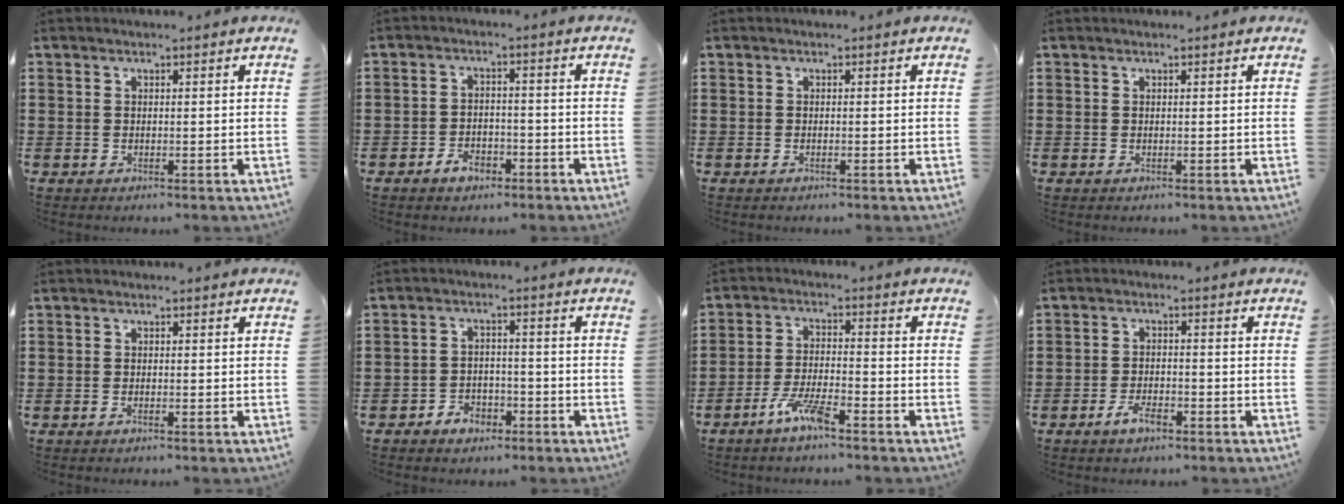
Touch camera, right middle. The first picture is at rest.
{"total": 3.4, "force": [-2.5, 1.9, 1.5], "torque": [-0.027, 0.005, -0.049]}
{"total": 0.0}
{"total": 0.0}
{"total": 0.6, "force": [-0.4, 0.1, 0.4], "torque": [-0.009, -0.003, -0.006]}
{"total": 3.1, "force": [-2.6, 1.7, 0.6], "torque": [-0.016, 0.006, -0.055]}
{"total": 5.7, "force": [-4.0, 0.9, 3.9], "torque": [-0.097, -0.006, -0.081]}
{"total": 3.7, "force": [-2.3, 1.4, 2.4], "torque": [-0.054, 0.000, -0.048]}